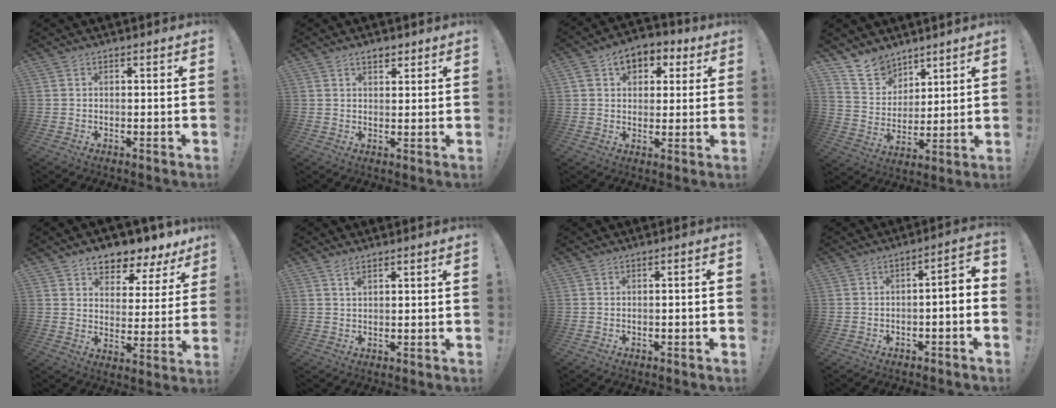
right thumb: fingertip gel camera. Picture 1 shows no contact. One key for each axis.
{"total": 2.9, "fx": 2.1, "fy": 1.5, "fz": 1.4, "tx": -0.012, "ty": -0.010, "tz": 0.034}
{"total": 8.2, "fx": 3.3, "fy": 6.1, "fz": 4.4, "tx": -0.064, "ty": -0.006, "tz": 0.062}
{"total": 11.7, "fx": 8.9, "fy": 7.1, "fz": 2.5, "tx": -0.051, "ty": -0.063, "tz": 0.177}
{"total": 6.6, "fx": 5.5, "fy": 3.3, "fz": 1.6, "tx": -0.017, "ty": -0.057, "tz": 0.100}
{"total": 1.9, "fx": 1.2, "fy": 0.6, "fz": 1.3, "tx": -0.029, "ty": 0.000, "tz": 0.022}
{"total": 1.7, "fx": -1.0, "fy": -0.3, "fz": 1.3, "tx": -0.021, "ty": 0.001, "tz": -0.018}
{"total": 3.8, "fx": -1.6, "fy": 0.0, "fz": 3.5, "tx": -0.053, "ty": -0.007, "tz": -0.031}